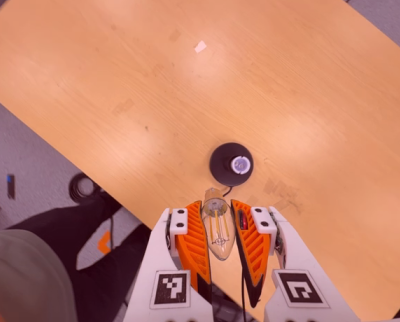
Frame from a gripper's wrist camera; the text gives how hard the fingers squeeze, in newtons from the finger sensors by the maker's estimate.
{"total": 20.8, "left": 22.8, "right": 18.8}